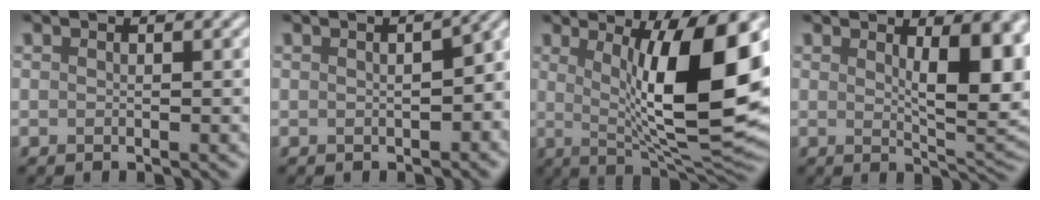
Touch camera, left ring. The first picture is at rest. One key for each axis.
{"total": 5.6, "fx": -0.3, "fy": 2.9, "fz": 4.8, "tx": -0.048, "ty": -0.003, "tz": 0.007}
{"total": 12.1, "fx": 1.9, "fy": 3.0, "fz": 11.6, "tx": -0.171, "ty": -0.011, "tz": 0.039}
{"total": 7.4, "fx": 2.0, "fy": 2.4, "fz": 6.8, "tx": -0.095, "ty": -0.010, "tz": 0.038}